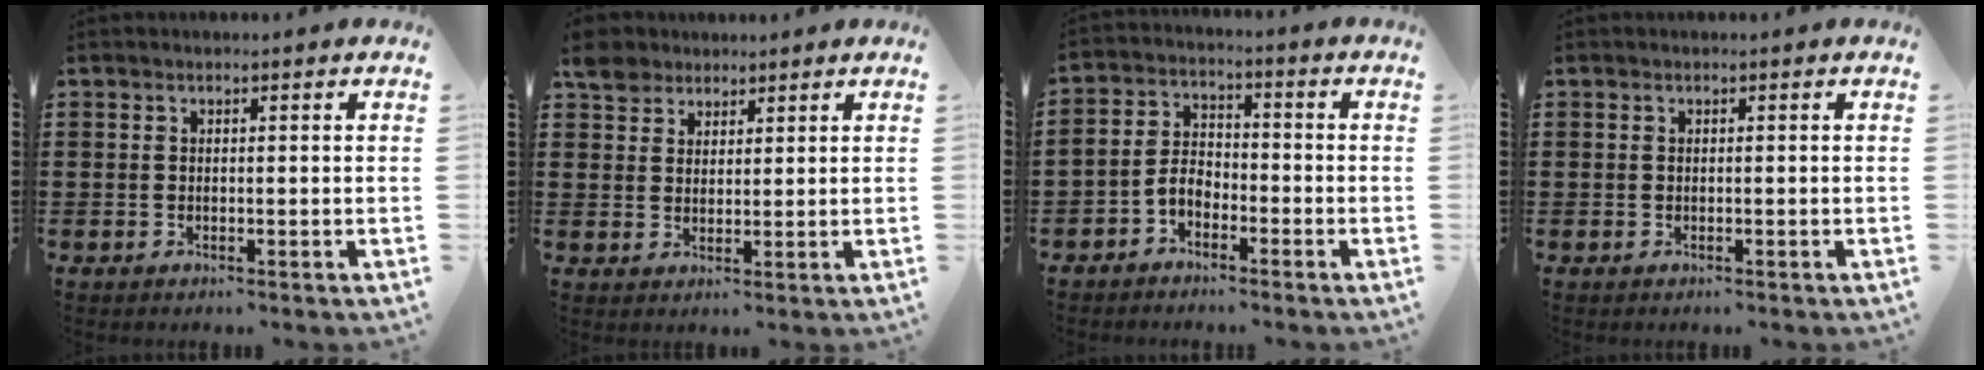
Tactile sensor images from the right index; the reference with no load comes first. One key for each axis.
{"total": 4.8, "fx": 3.6, "fy": 3.0, "fz": 1.2, "tx": -0.042, "ty": 0.010, "tz": 0.068}
{"total": 3.8, "fx": -2.6, "fy": 2.2, "fz": 1.7, "tx": -0.050, "ty": 0.004, "tz": -0.057}
{"total": 0.0}